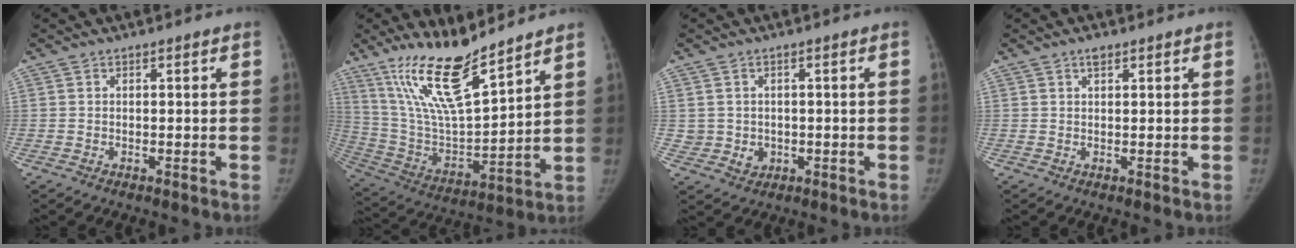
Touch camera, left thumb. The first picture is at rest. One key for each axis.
{"total": 17.7, "fx": 13.1, "fy": 3.9, "fz": 11.2, "tx": -0.186, "ty": -0.077, "tz": 0.259}
{"total": 3.8, "fx": -0.1, "fy": 3.7, "fz": 1.1, "tx": -0.005, "ty": 0.002, "tz": 0.009}
{"total": 1.5, "fx": 1.0, "fy": 0.7, "fz": 0.9, "tx": -0.010, "ty": -0.003, "tz": 0.014}